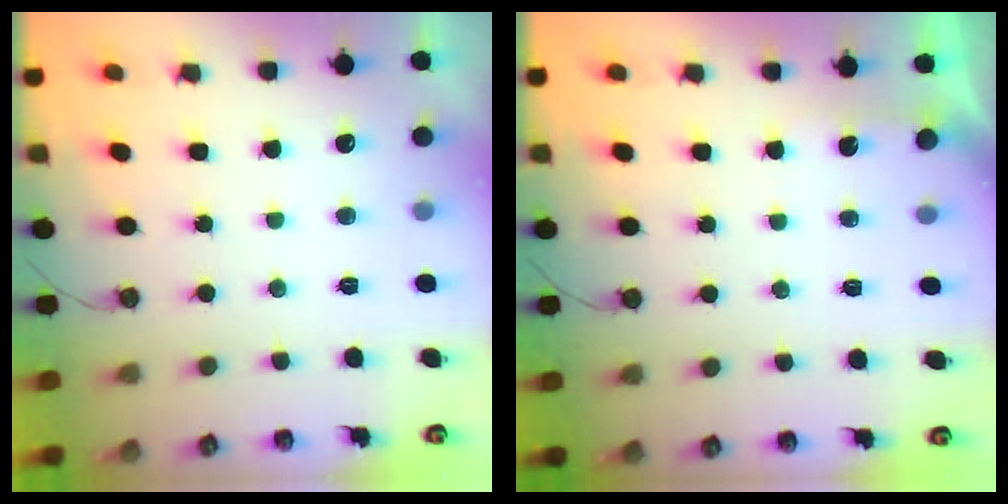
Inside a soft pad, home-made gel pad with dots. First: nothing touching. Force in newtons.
{"total": 2.0, "press": 2.0, "slide": 0.3}